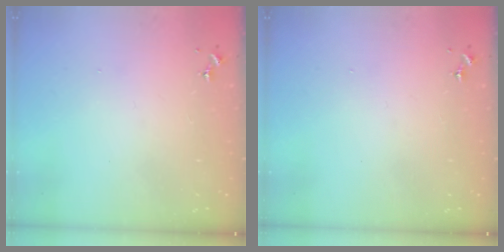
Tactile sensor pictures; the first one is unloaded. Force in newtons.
{"total": 0.0}